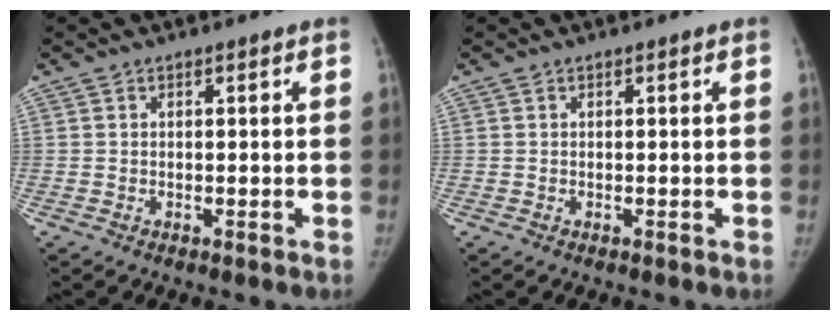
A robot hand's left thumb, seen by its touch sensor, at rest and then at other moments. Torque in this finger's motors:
{"motor_torque": [0.02, 0.00, 0.13, -0.27, 0.01]}